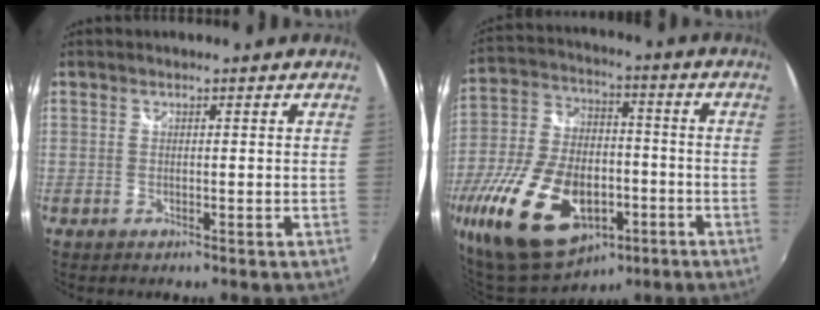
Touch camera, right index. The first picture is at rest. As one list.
[{"total": 26.0, "force": [-11.8, 15.2, 17.4], "torque": [-0.387, -0.025, -0.185]}]